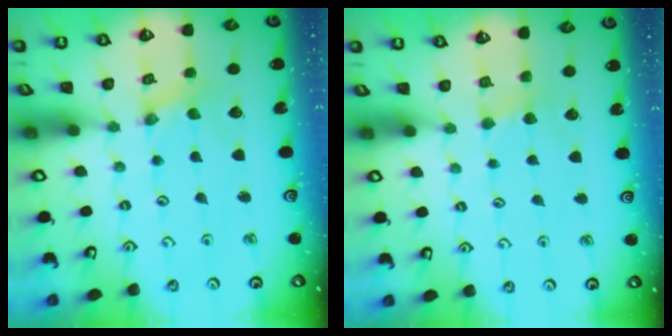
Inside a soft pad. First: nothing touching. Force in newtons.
{"total": 2.8, "press": 2.8, "slide": 0.3}